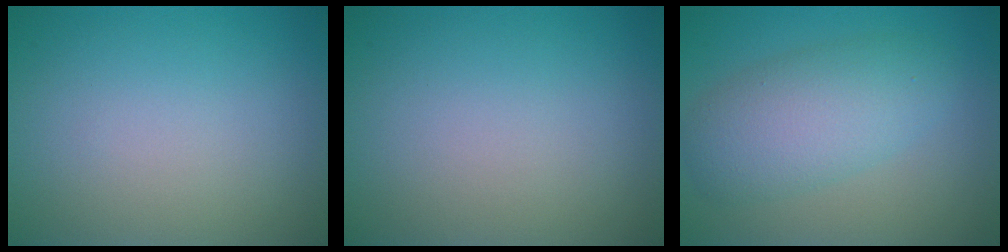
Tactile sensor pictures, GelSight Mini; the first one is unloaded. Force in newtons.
{"total": 0.0}
{"total": 5.4, "press": 5.4, "slide": 0.1}